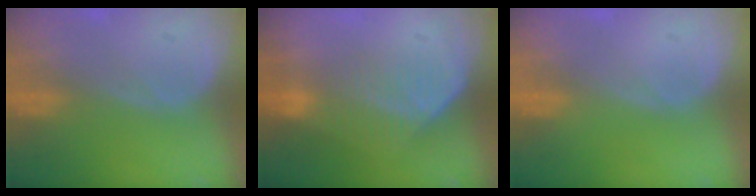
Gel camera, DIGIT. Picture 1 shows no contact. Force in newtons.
{"total": 7.3, "press": 6.2, "slide": 3.8}
{"total": 0.0}